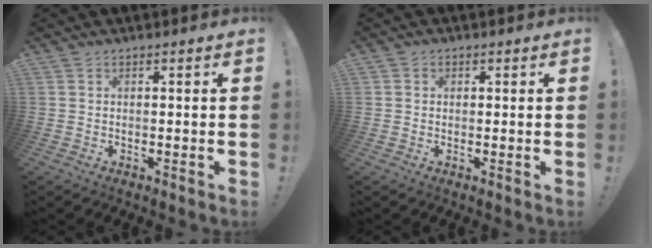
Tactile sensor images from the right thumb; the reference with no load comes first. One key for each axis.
{"total": 1.1, "fx": 0.1, "fy": 1.0, "fz": 0.3, "tx": -0.001, "ty": 0.001, "tz": 0.001}